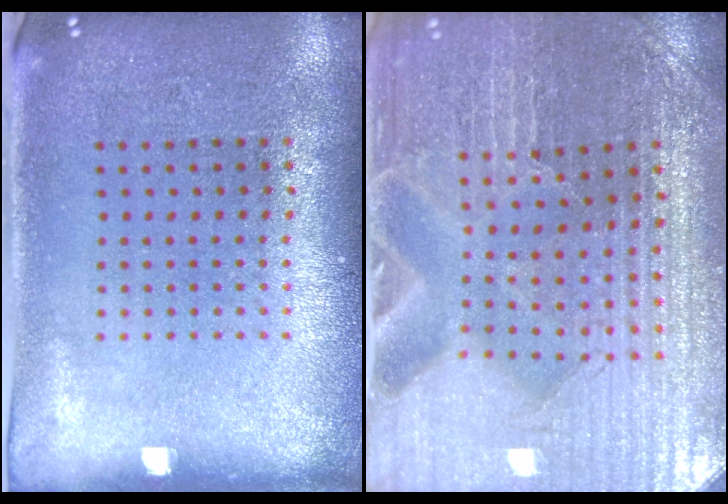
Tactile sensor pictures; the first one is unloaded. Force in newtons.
{"total": 3.6, "press": 3.6, "slide": 0.5}